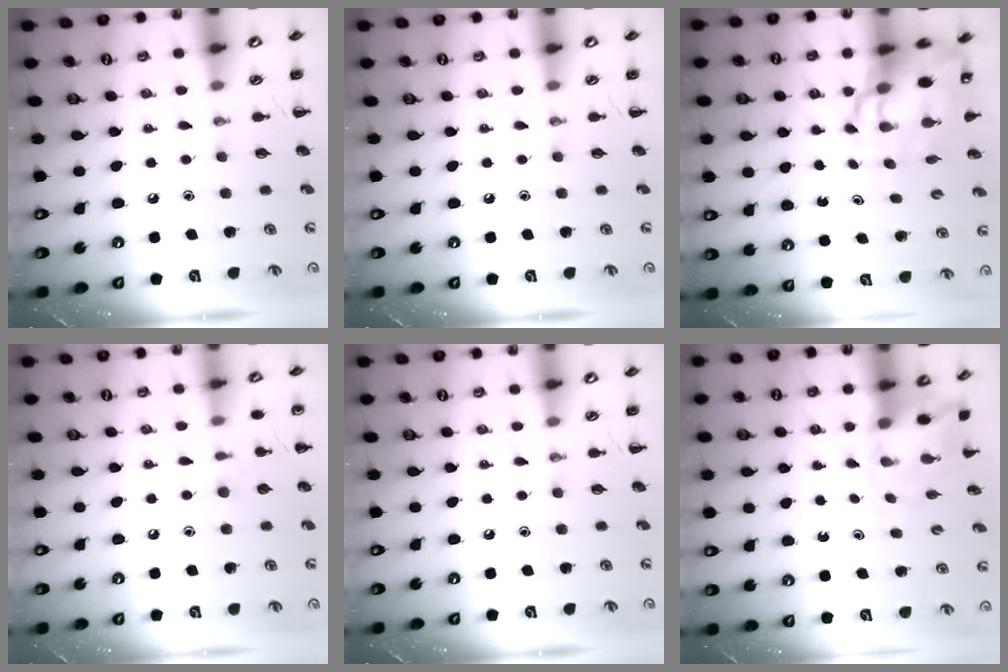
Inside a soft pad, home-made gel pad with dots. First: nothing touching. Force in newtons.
{"total": 0.0}
{"total": 8.6, "press": 8.3, "slide": 2.3}
{"total": 4.9, "press": 4.7, "slide": 1.5}
{"total": 0.0}
{"total": 2.9, "press": 2.8, "slide": 0.7}